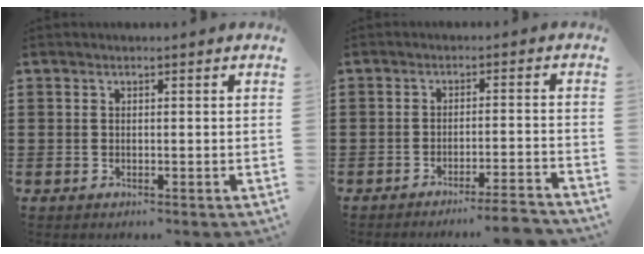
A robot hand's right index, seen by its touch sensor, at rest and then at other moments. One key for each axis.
{"total": 4.1, "fx": -3.7, "fy": -0.7, "fz": 1.6, "tx": -0.026, "ty": -0.014, "tz": -0.072}